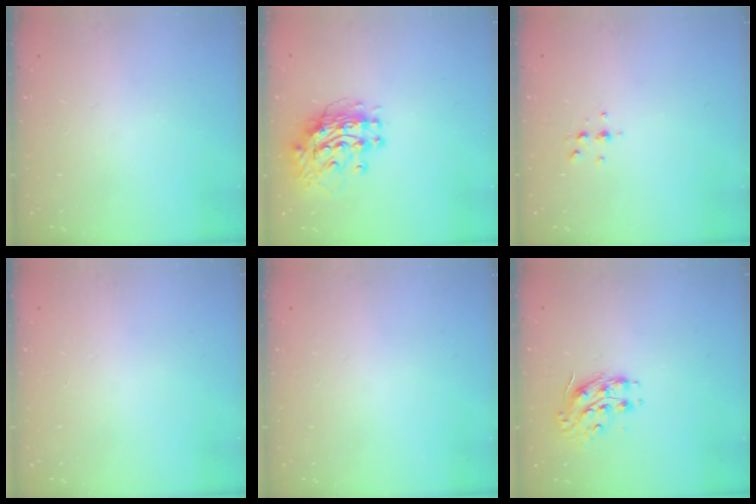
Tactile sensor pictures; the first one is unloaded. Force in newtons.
{"total": 11.3, "press": 11.3, "slide": 1.1}
{"total": 4.4, "press": 4.3, "slide": 0.5}
{"total": 0.0}
{"total": 0.0}
{"total": 8.7, "press": 8.7, "slide": 0.5}